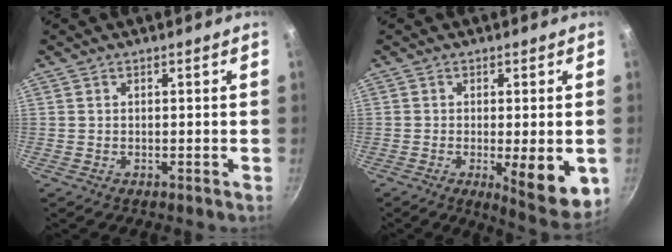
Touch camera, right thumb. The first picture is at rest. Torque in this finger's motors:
{"motor_torque": [0.53, 1.47, -0.02, 0.13, 0.06]}